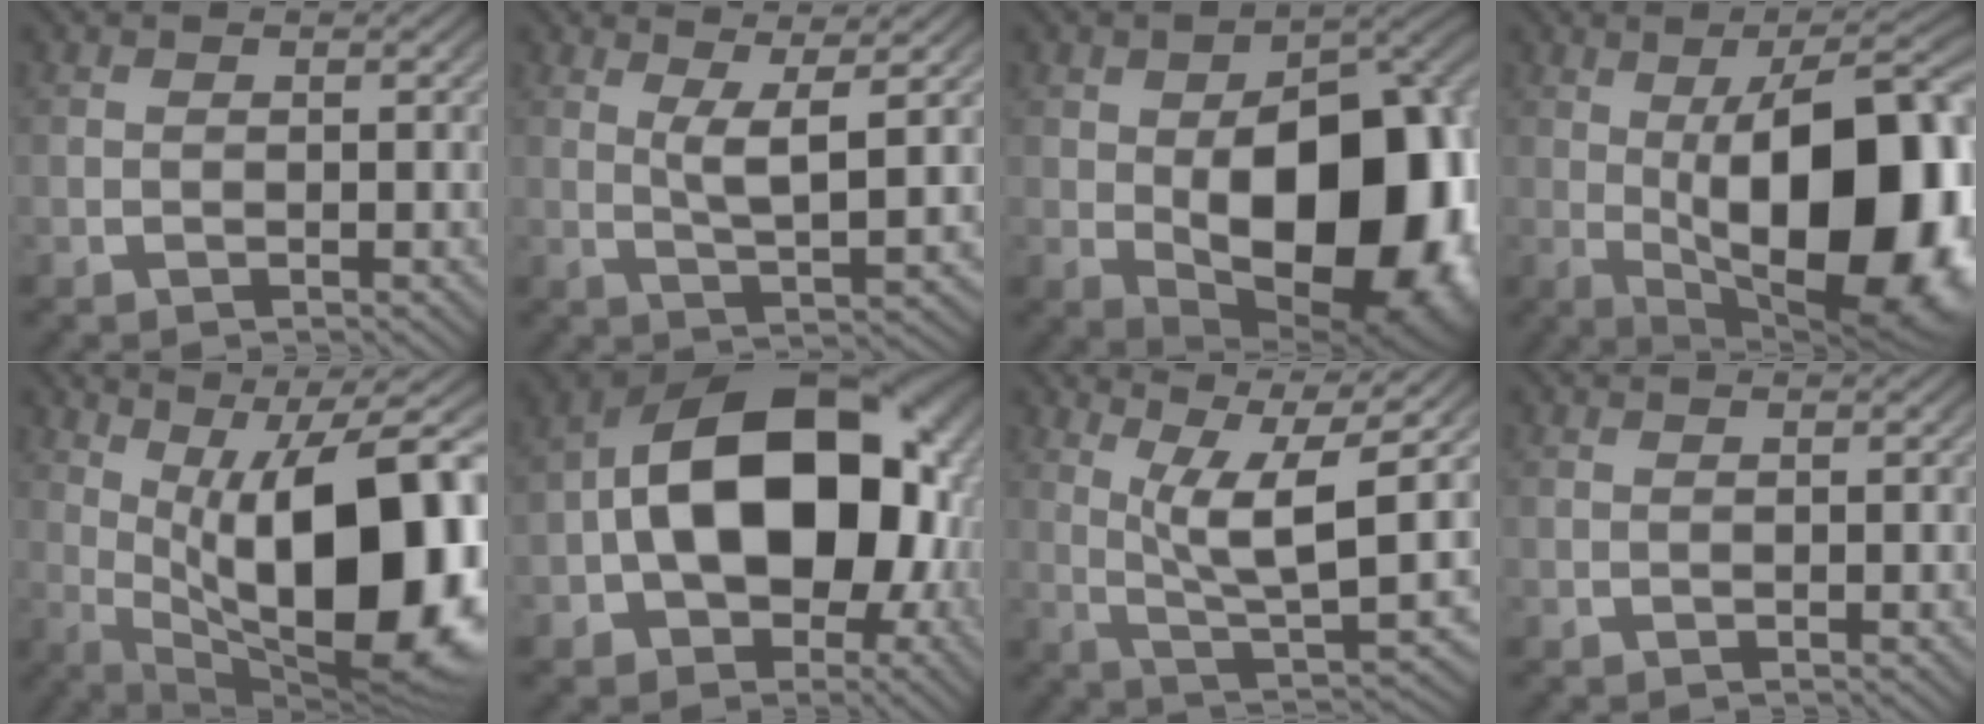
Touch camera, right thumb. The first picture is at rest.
{"total": 4.7, "force": [2.2, 1.1, 4.0], "torque": [-0.071, -0.005, 0.042]}
{"total": 21.2, "force": [-2.6, 12.8, 16.7], "torque": [-0.265, -0.077, 0.003]}
{"total": 20.5, "force": [-3.2, 11.0, 16.9], "torque": [-0.259, -0.050, -0.012]}
{"total": 22.1, "force": [-0.2, 12.8, 18.0], "torque": [-0.277, -0.054, 0.031]}
{"total": 18.0, "force": [-0.5, 12.0, 13.4], "torque": [-0.241, -0.050, 0.015]}
{"total": 10.6, "force": [3.2, 4.7, 8.9], "torque": [-0.141, -0.017, 0.056]}
{"total": 0.0}